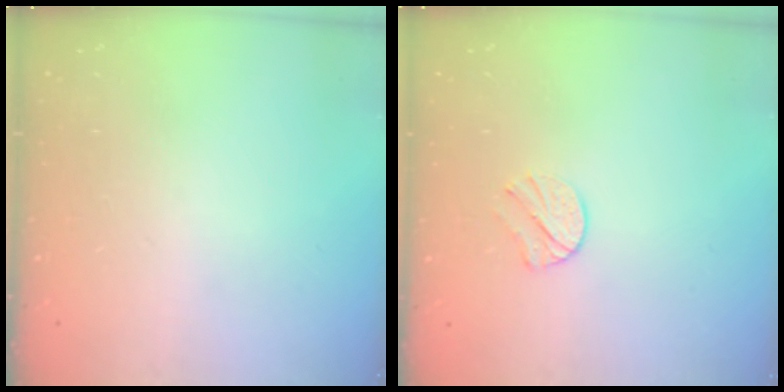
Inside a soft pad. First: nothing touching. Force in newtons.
{"total": 5.9, "press": 5.9, "slide": 0.8}